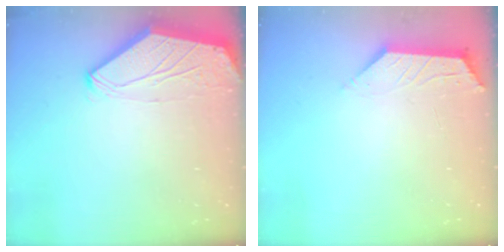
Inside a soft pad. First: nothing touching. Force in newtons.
{"total": 2.0, "press": 1.9, "slide": 0.4}